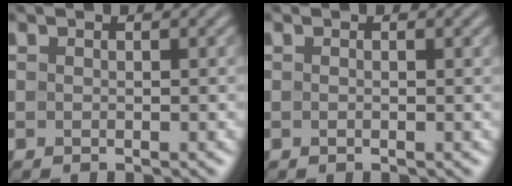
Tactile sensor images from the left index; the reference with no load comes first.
{"total": 0.6, "force": [0.0, 0.2, 0.6], "torque": [-0.011, 0.000, -0.005]}